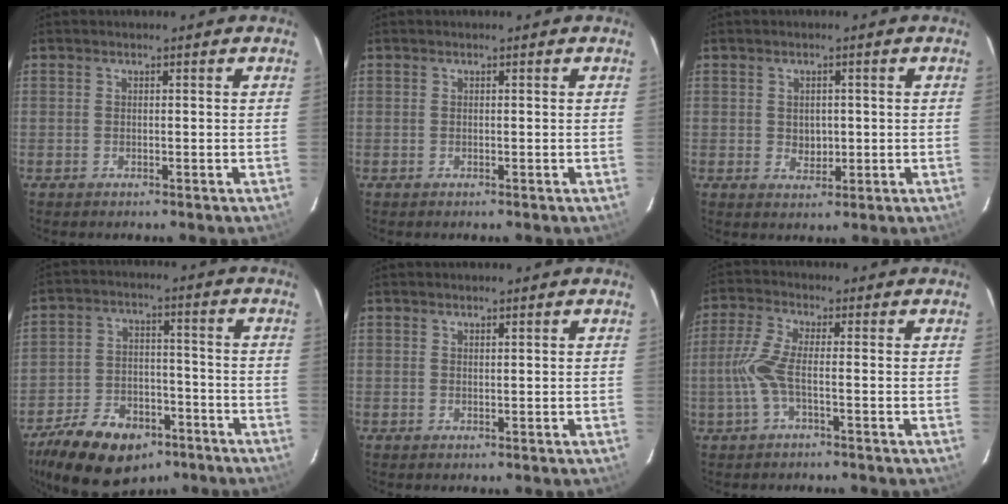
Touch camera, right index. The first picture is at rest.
{"total": 0.0}
{"total": 3.0, "force": [0.0, 2.5, 1.6], "torque": [-0.025, 0.000, 0.005]}
{"total": 16.5, "force": [-10.5, 9.6, 8.4], "torque": [-0.188, 0.003, -0.157]}
{"total": 0.6, "force": [0.6, 0.0, 0.2], "torque": [-0.005, -0.002, 0.011]}
{"total": 5.8, "force": [-1.6, 0.6, 5.5], "torque": [-0.134, 0.000, -0.031]}